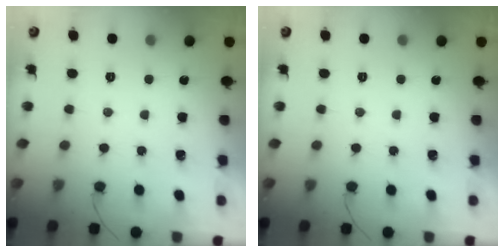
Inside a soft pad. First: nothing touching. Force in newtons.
{"total": 0.0}